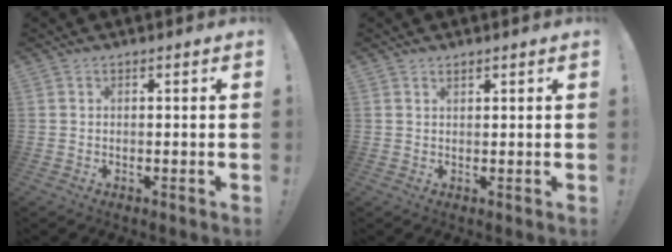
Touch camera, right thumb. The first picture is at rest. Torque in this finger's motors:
{"motor_torque": [-0.05, -0.01, 0.06, 0.07, 0.00]}